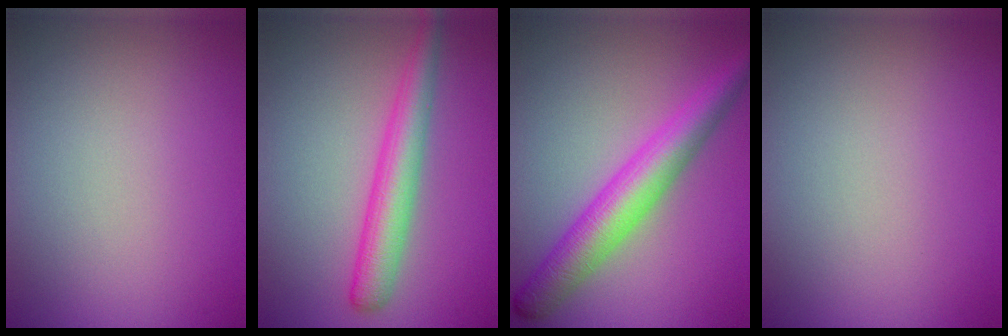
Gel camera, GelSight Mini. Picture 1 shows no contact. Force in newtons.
{"total": 4.2, "press": 4.2, "slide": 0.1}
{"total": 5.8, "press": 5.8, "slide": 0.1}
{"total": 0.0}